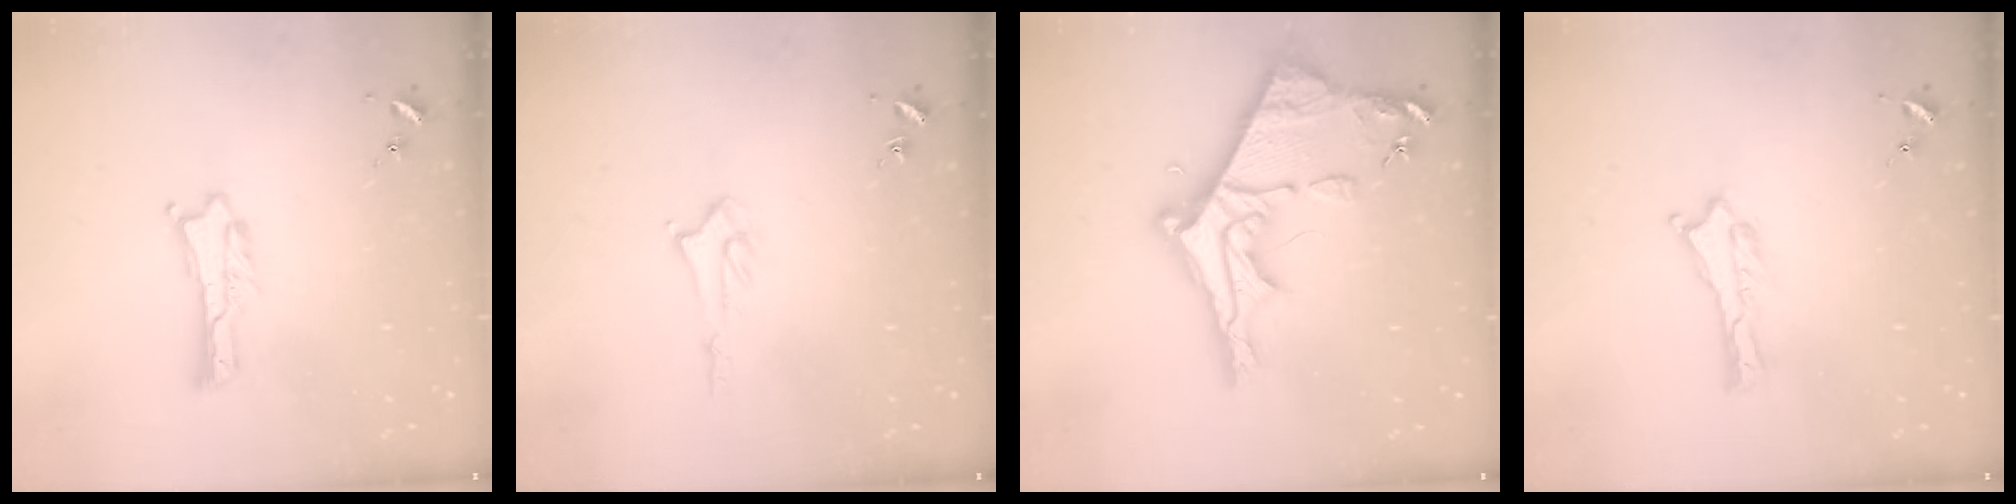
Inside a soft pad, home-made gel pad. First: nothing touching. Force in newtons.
{"total": 2.6, "press": 2.6, "slide": 0.3}
{"total": 10.1, "press": 10.1, "slide": 1.0}
{"total": 0.0}